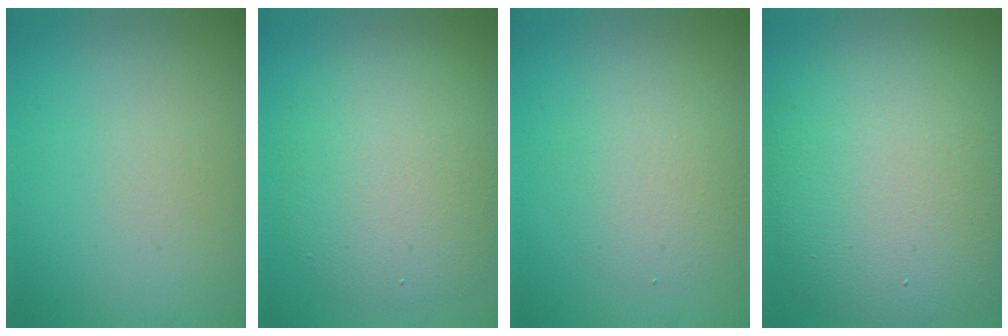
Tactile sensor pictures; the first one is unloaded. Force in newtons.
{"total": 6.9, "press": 6.9, "slide": 0.4}
{"total": 2.9, "press": 2.9, "slide": 0.2}
{"total": 13.5, "press": 13.5, "slide": 0.6}